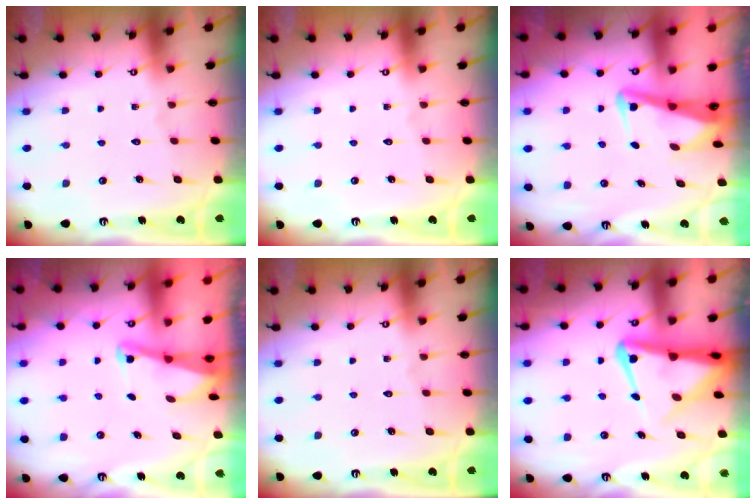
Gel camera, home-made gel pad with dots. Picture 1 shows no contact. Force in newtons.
{"total": 0.0}
{"total": 4.2, "press": 4.1, "slide": 1.1}
{"total": 2.0, "press": 2.0, "slide": 0.4}
{"total": 0.0}
{"total": 9.0, "press": 9.0, "slide": 1.0}